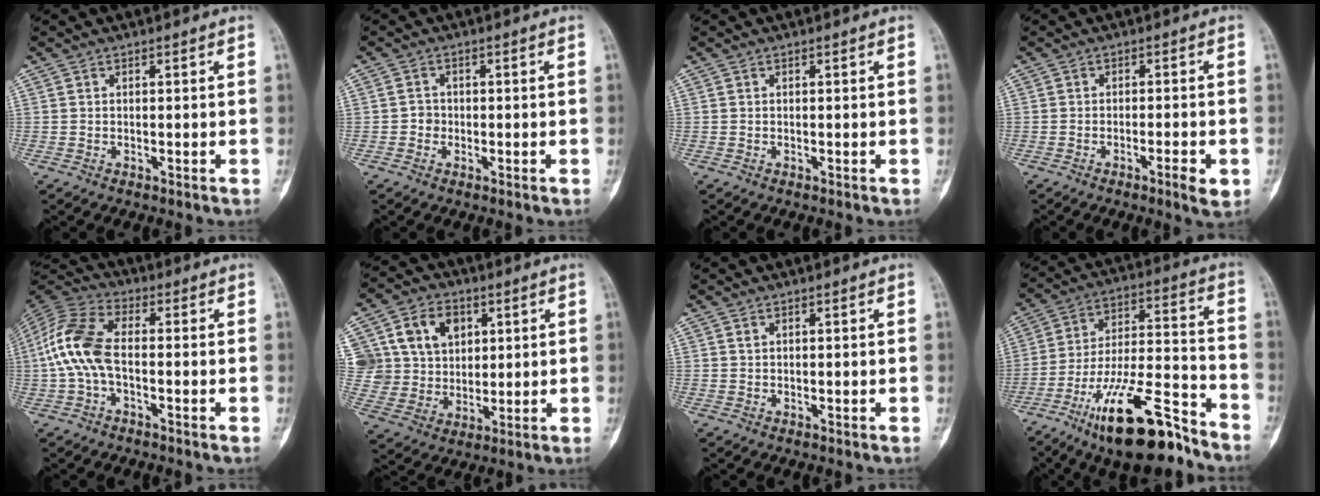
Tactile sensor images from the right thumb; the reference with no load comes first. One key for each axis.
{"total": 1.7, "fx": -0.4, "fy": 1.6, "fz": 0.5, "tx": 0.003, "ty": 0.008, "tz": -0.011}
{"total": 0.0}
{"total": 4.0, "fx": -1.7, "fy": 0.7, "fz": 3.5, "tx": -0.055, "ty": 0.003, "tz": -0.025}
{"total": 11.3, "fx": -1.0, "fy": 5.9, "fz": 9.6, "tx": -0.215, "ty": 0.030, "tz": -0.026}
{"total": 17.4, "fx": 5.7, "fy": 14.2, "fz": 8.2, "tx": -0.140, "ty": 0.015, "tz": 0.119}
{"total": 0.6, "fx": 0.3, "fy": 0.4, "fz": 0.3, "tx": -0.004, "ty": 0.003, "tz": 0.006}
{"total": 24.2, "fx": -16.6, "fy": 6.8, "fz": 16.3, "tx": -0.273, "ty": 0.085, "tz": -0.283}